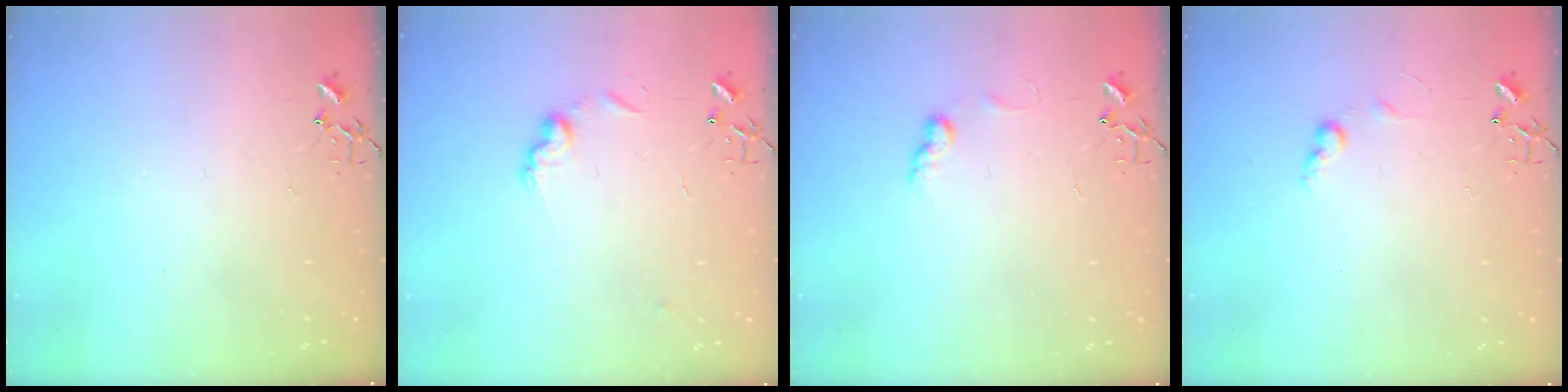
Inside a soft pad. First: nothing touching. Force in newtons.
{"total": 8.4, "press": 8.4, "slide": 0.4}
{"total": 7.2, "press": 7.2, "slide": 0.2}
{"total": 6.4, "press": 6.4, "slide": 0.8}